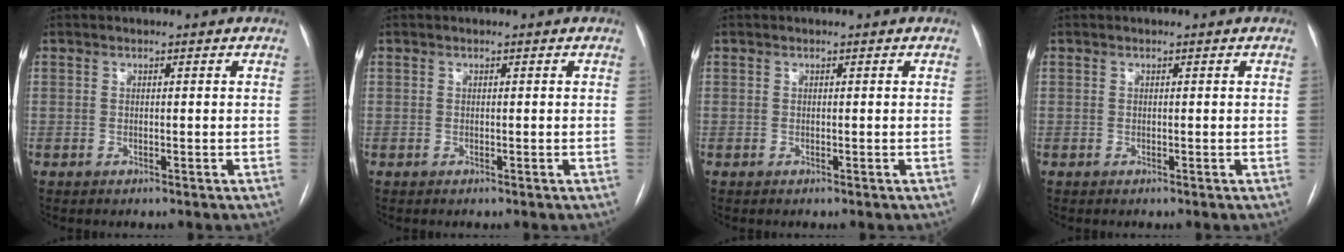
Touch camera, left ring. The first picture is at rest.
{"total": 0.0}
{"total": 0.0}
{"total": 0.0}